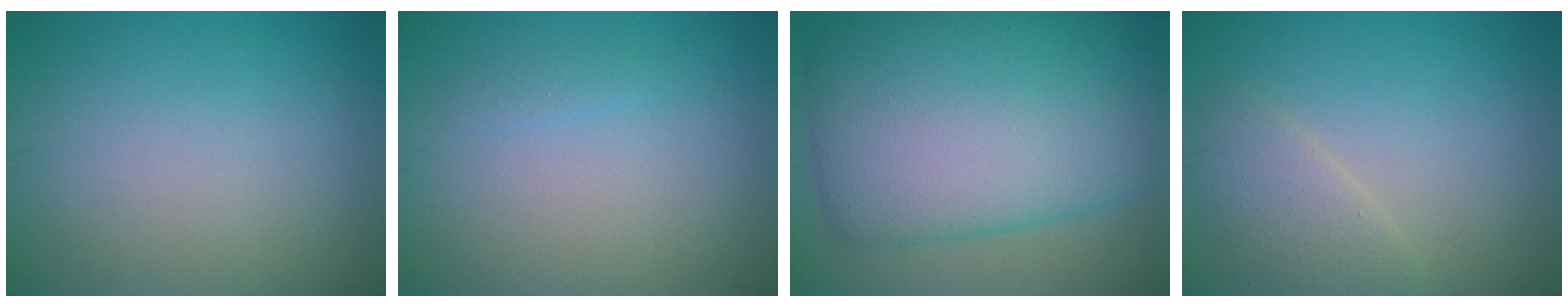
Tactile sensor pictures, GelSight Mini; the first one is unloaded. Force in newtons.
{"total": 0.8, "press": 0.8, "slide": 0.0}
{"total": 12.9, "press": 12.9, "slide": 0.4}
{"total": 2.9, "press": 2.9, "slide": 0.1}